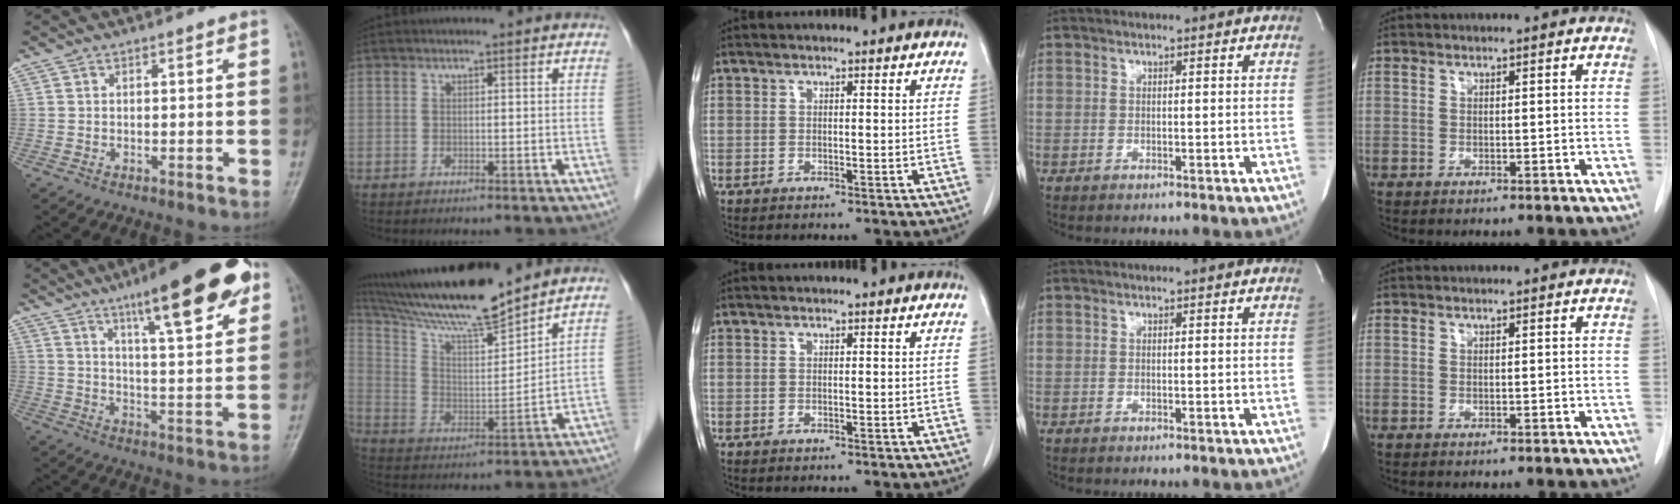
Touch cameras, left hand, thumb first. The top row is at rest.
{"thumb": {"total": 20.2, "force": [11.7, 4.5, 15.8], "torque": [-0.201, -0.037, 0.176]}, "index": {"total": 17.2, "force": [15.1, 0.3, 8.2], "torque": [-0.155, 0.007, 0.265]}}